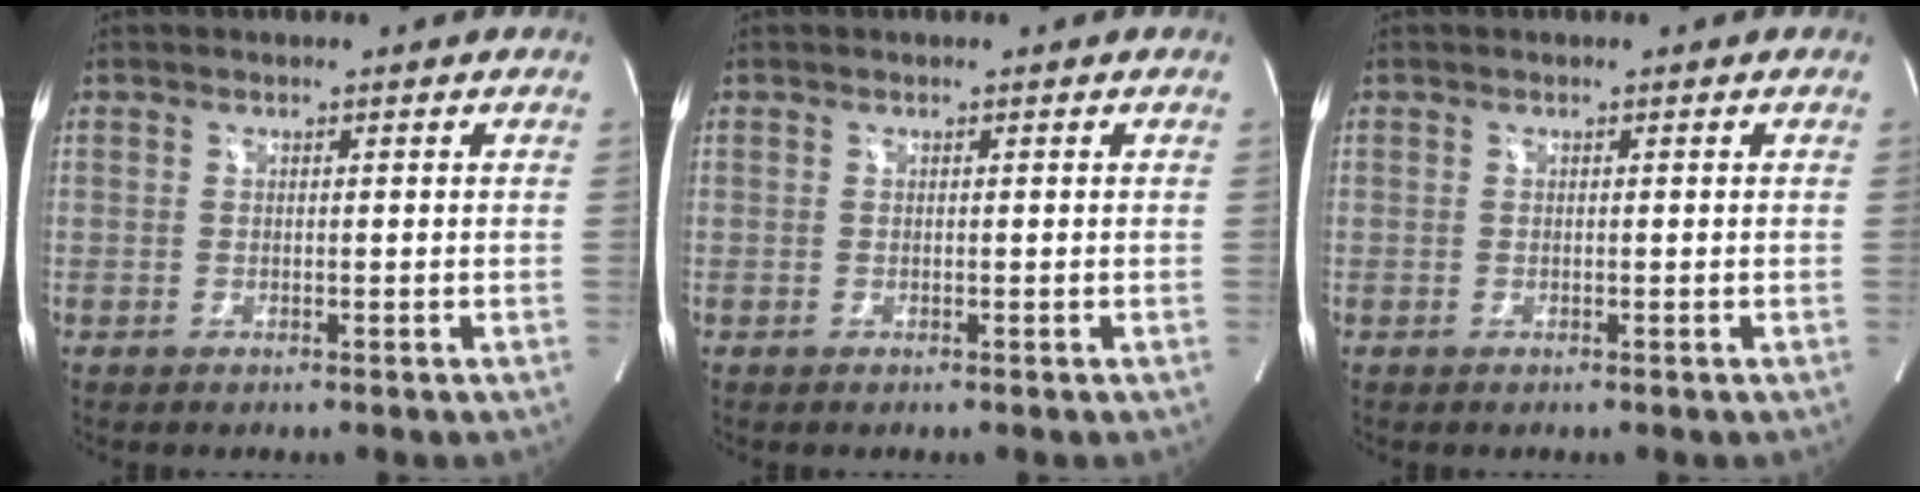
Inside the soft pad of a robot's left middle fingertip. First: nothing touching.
{"total": 0.0}
{"total": 0.0}